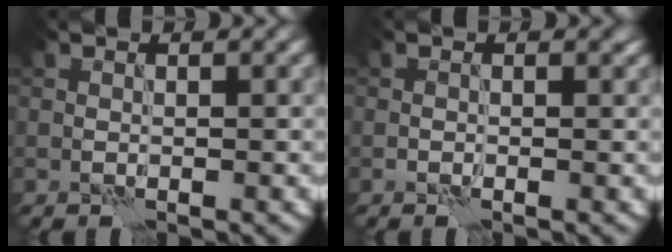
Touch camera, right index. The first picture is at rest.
{"total": 0.6, "force": [0.0, 0.4, 0.4], "torque": [-0.003, -0.004, -0.001]}